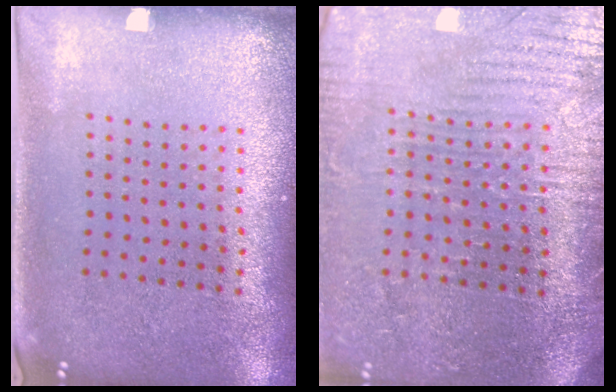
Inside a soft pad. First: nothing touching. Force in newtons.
{"total": 3.6, "press": 3.4, "slide": 1.2}